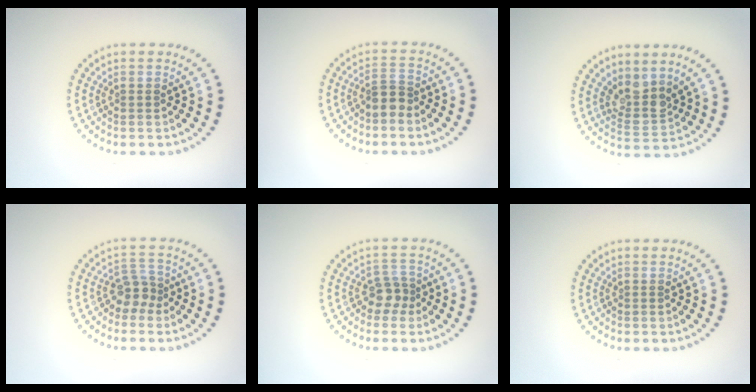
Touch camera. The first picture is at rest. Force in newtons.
{"total": 2.1, "press": 1.7, "slide": 1.3}
{"total": 3.0, "press": 2.2, "slide": 2.0}
{"total": 2.2, "press": 1.7, "slide": 1.4}
{"total": 2.1, "press": 1.7, "slide": 1.2}
{"total": 0.0}